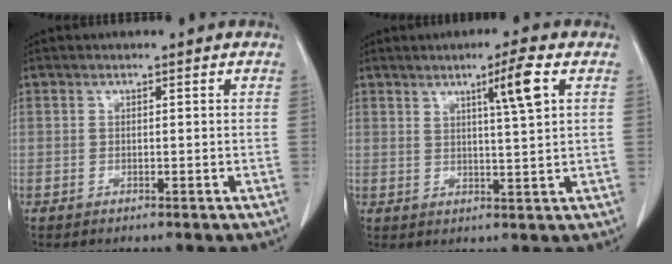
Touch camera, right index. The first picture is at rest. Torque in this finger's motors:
{"motor_torque": [0.15, 0.18, 0.10, 0.08]}